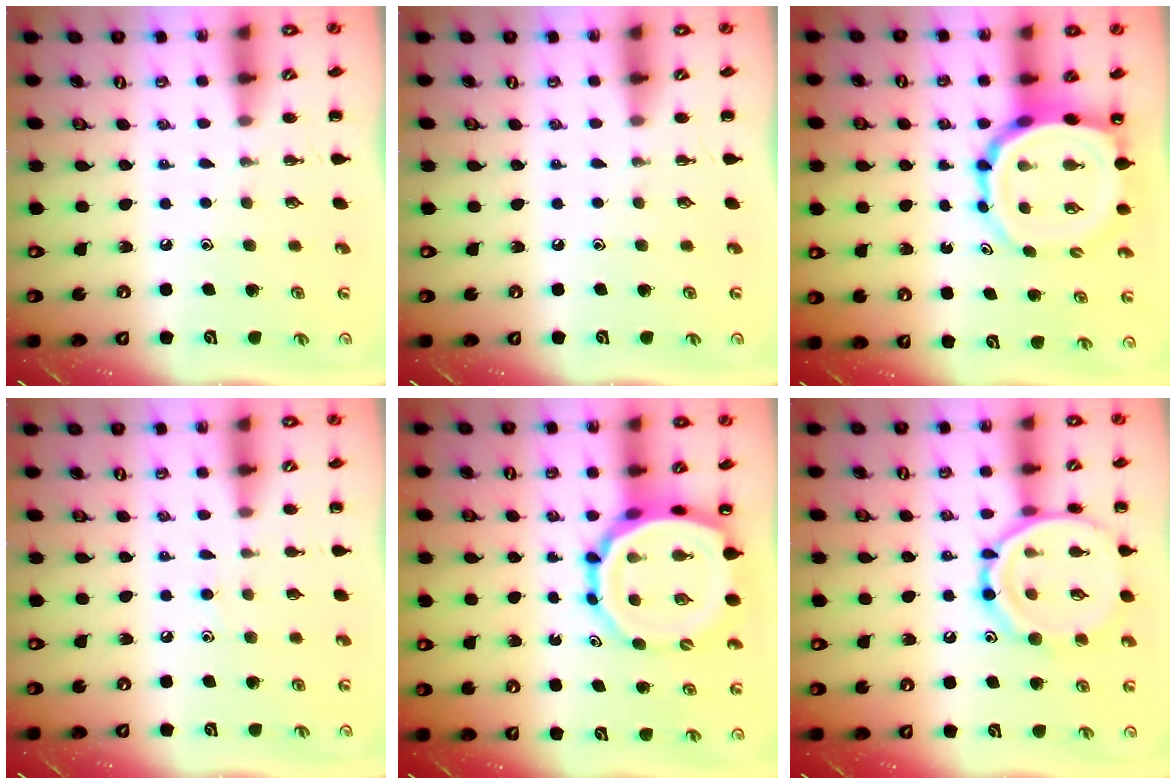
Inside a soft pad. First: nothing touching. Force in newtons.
{"total": 0.0}
{"total": 11.5, "press": 10.9, "slide": 3.6}
{"total": 4.0, "press": 3.8, "slide": 1.4}
{"total": 13.2, "press": 12.8, "slide": 3.5}
{"total": 15.8, "press": 15.7, "slide": 1.2}